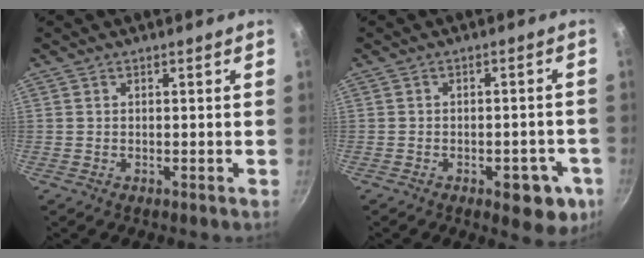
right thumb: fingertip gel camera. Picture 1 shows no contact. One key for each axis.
{"total": 7.5, "fx": -3.6, "fy": 3.5, "fz": 5.6, "tx": -0.046, "ty": 0.019, "tz": -0.040}